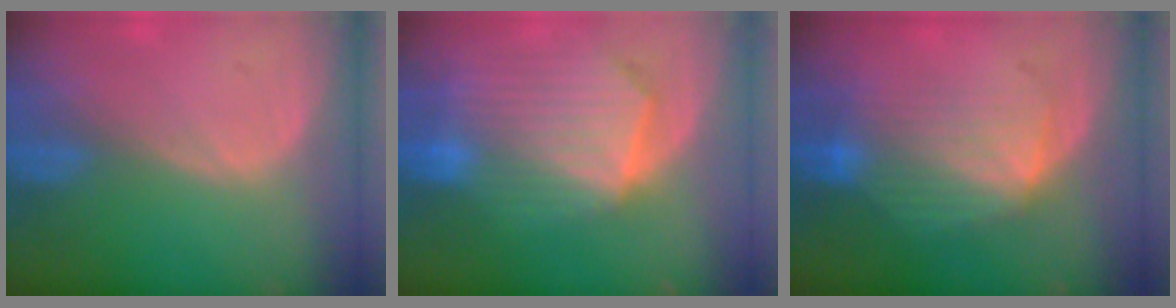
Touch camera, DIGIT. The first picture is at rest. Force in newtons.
{"total": 10.4, "press": 9.0, "slide": 5.2}
{"total": 7.6, "press": 7.4, "slide": 1.9}